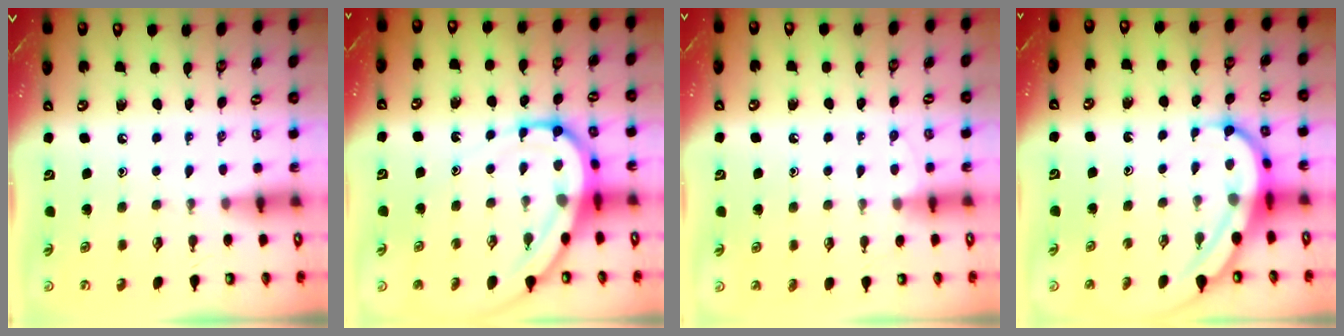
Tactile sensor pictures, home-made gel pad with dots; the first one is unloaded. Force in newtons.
{"total": 11.2, "press": 11.1, "slide": 1.1}
{"total": 3.7, "press": 3.7, "slide": 0.4}
{"total": 6.5, "press": 6.4, "slide": 0.7}